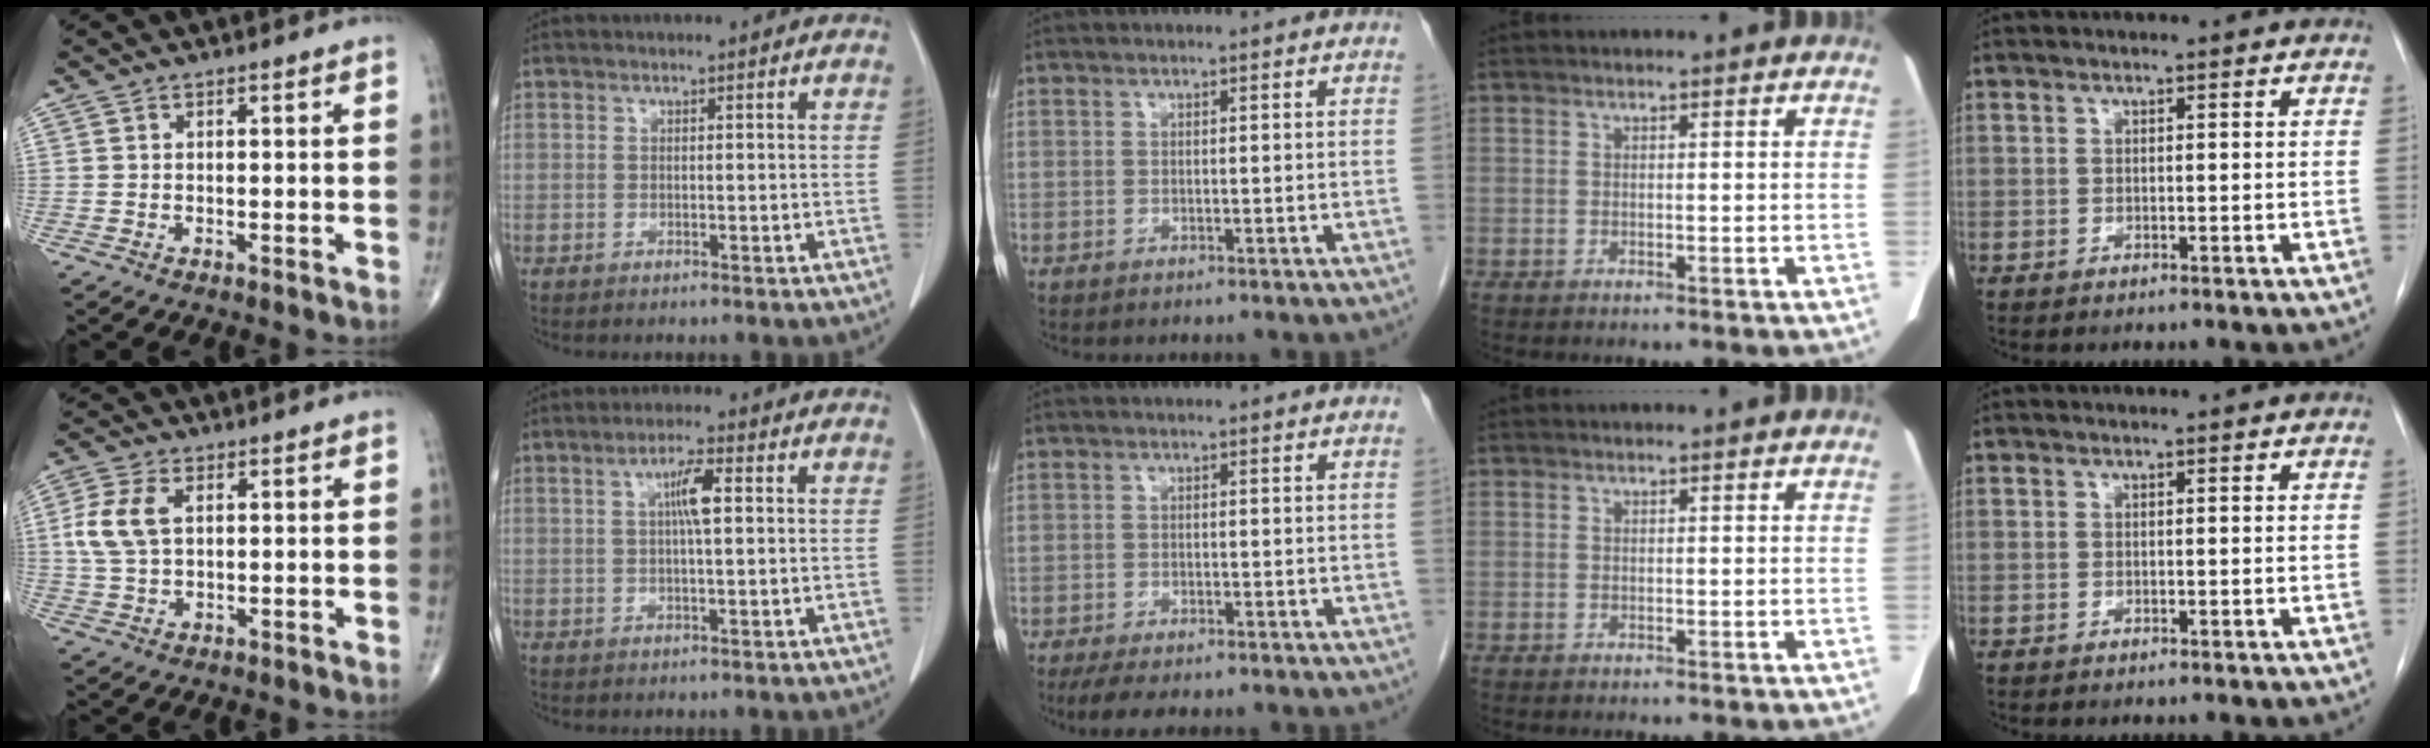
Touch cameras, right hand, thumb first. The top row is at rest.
{"thumb": {"total": 7.5, "force": [1.5, 4.4, 5.8], "torque": [-0.133, 0.007, 0.032]}, "index": {"total": 4.3, "force": [0.9, 0.4, 4.2], "torque": [-0.076, 0.004, 0.013]}, "middle": {"total": 5.5, "force": [-4.4, 1.4, 3.1], "torque": [-0.047, -0.012, -0.064]}}